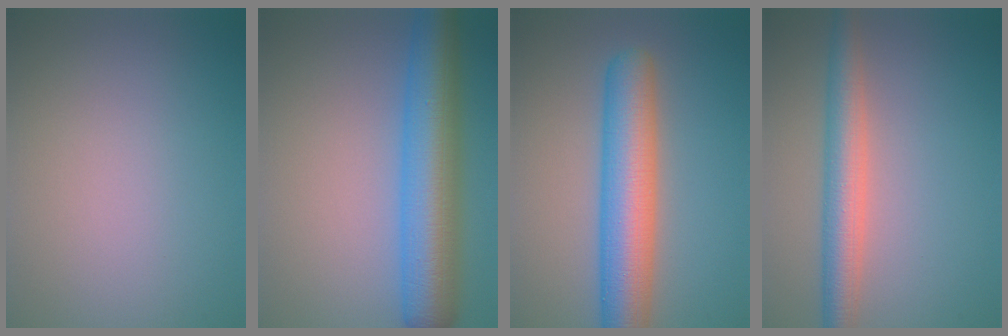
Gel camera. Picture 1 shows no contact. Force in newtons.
{"total": 8.7, "press": 8.7, "slide": 0.2}
{"total": 8.1, "press": 8.1, "slide": 0.3}
{"total": 4.8, "press": 4.8, "slide": 0.2}